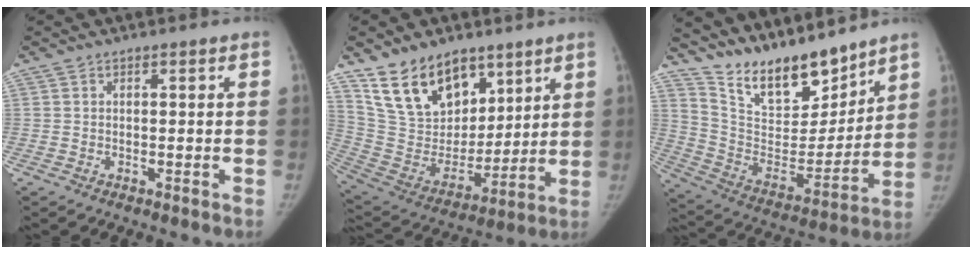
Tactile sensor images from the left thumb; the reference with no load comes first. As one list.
[{"total": 19.1, "force": [12.5, 11.4, 9.0], "torque": [-0.115, -0.063, 0.243]}, {"total": 19.1, "force": [16.3, 6.4, 7.7], "torque": [-0.087, -0.098, 0.293]}]